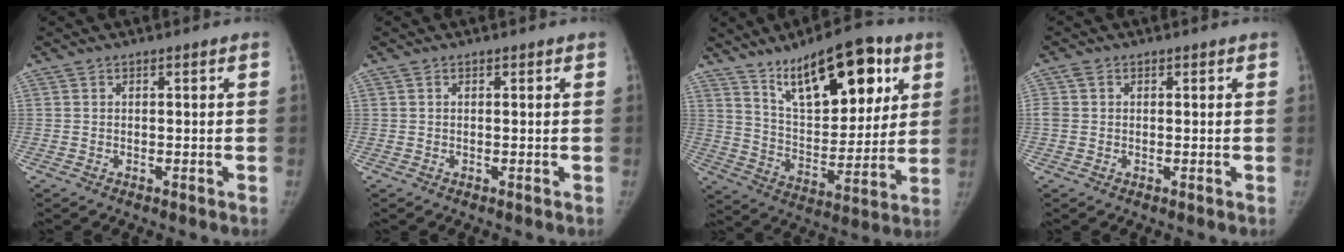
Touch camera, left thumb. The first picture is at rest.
{"total": 0.0}
{"total": 20.1, "force": [10.8, 8.7, 14.6], "torque": [-0.175, -0.046, 0.182]}
{"total": 2.3, "force": [0.3, 1.9, 1.3], "torque": [-0.034, 0.009, 0.006]}